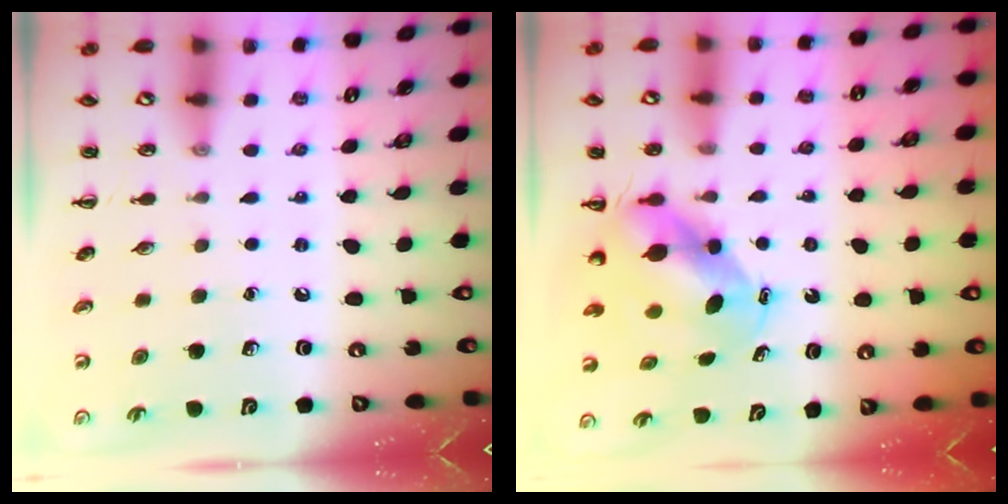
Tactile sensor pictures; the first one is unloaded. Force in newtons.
{"total": 5.8, "press": 5.7, "slide": 1.3}